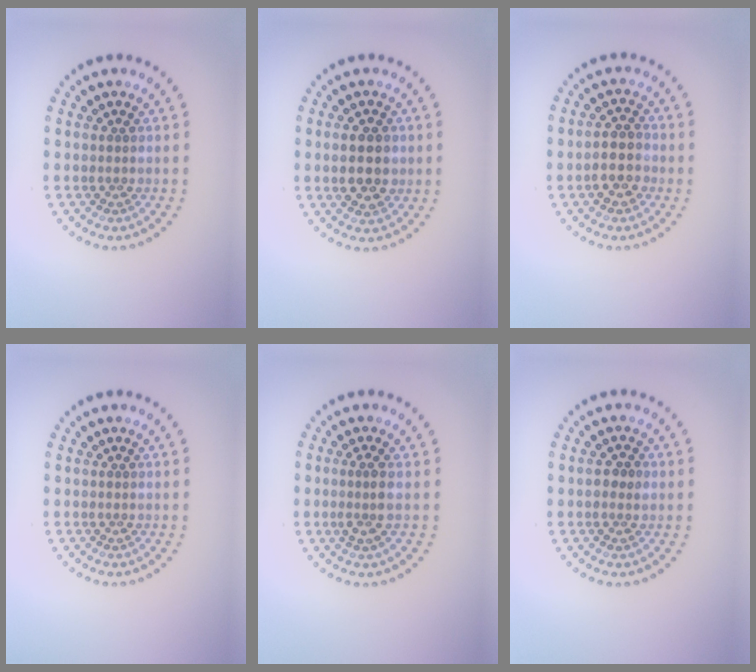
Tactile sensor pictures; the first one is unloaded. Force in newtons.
{"total": 3.4, "press": 3.4, "slide": 0.1}
{"total": 3.0, "press": 2.8, "slide": 0.8}
{"total": 0.0}
{"total": 1.8, "press": 1.4, "slide": 1.0}
{"total": 1.5, "press": 1.5, "slide": 0.1}